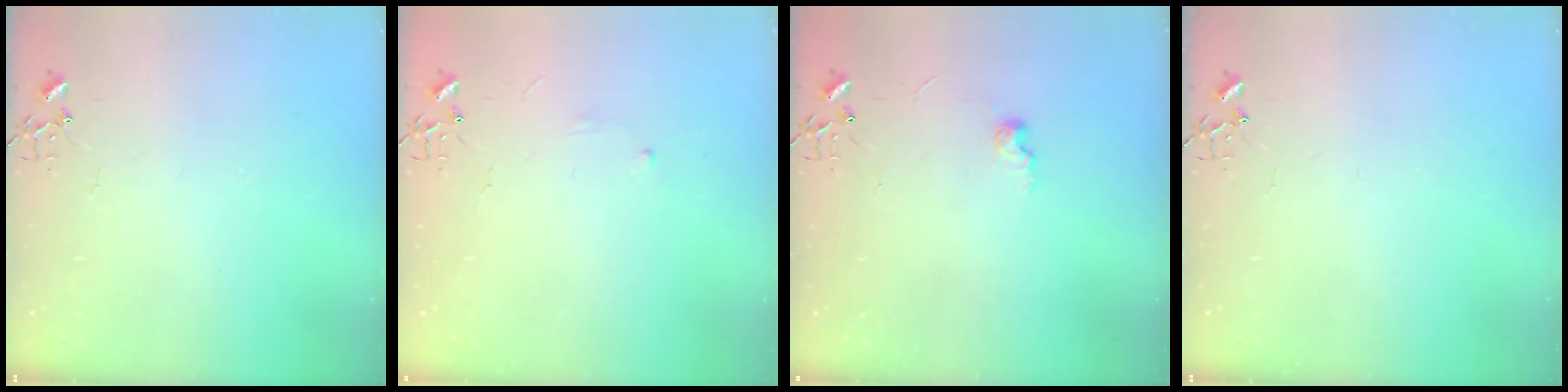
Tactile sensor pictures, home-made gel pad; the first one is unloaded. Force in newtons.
{"total": 2.9, "press": 2.8, "slide": 0.5}
{"total": 7.0, "press": 7.0, "slide": 0.6}
{"total": 0.0}